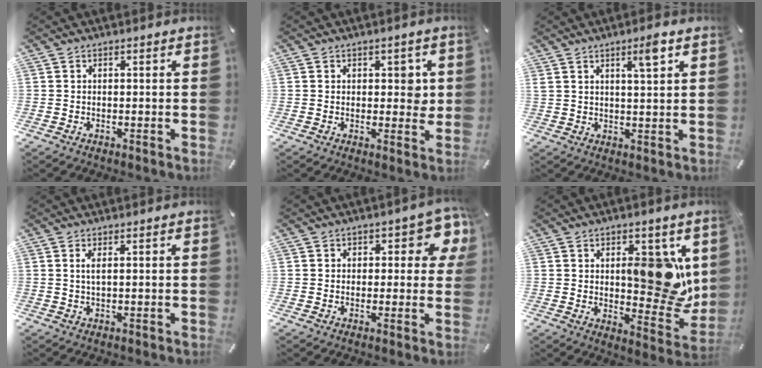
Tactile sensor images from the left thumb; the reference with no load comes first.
{"total": 3.9, "force": [0.9, 2.7, 2.6], "torque": [-0.012, -0.007, 0.006]}
{"total": 5.3, "force": [3.2, 0.8, 4.1], "torque": [-0.073, -0.006, 0.051]}
{"total": 2.0, "force": [0.6, 0.4, 1.8], "torque": [-0.038, 0.002, 0.009]}
{"total": 7.0, "force": [2.6, 4.5, 4.8], "torque": [-0.049, -0.008, 0.040]}
{"total": 15.3, "force": [4.3, 8.0, 12.2], "torque": [-0.127, -0.037, 0.073]}